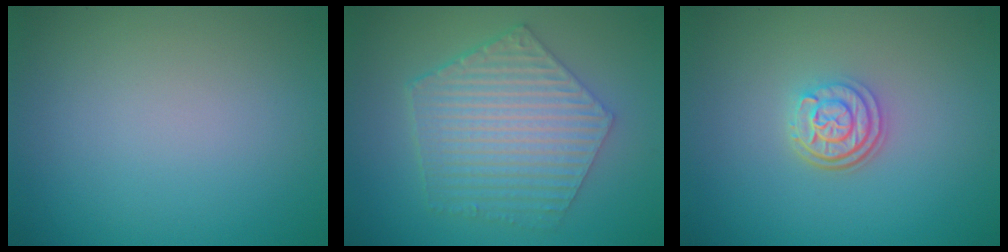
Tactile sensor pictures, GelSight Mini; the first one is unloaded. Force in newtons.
{"total": 6.3, "press": 4.8, "slide": 4.2}
{"total": 3.1, "press": 2.5, "slide": 1.8}